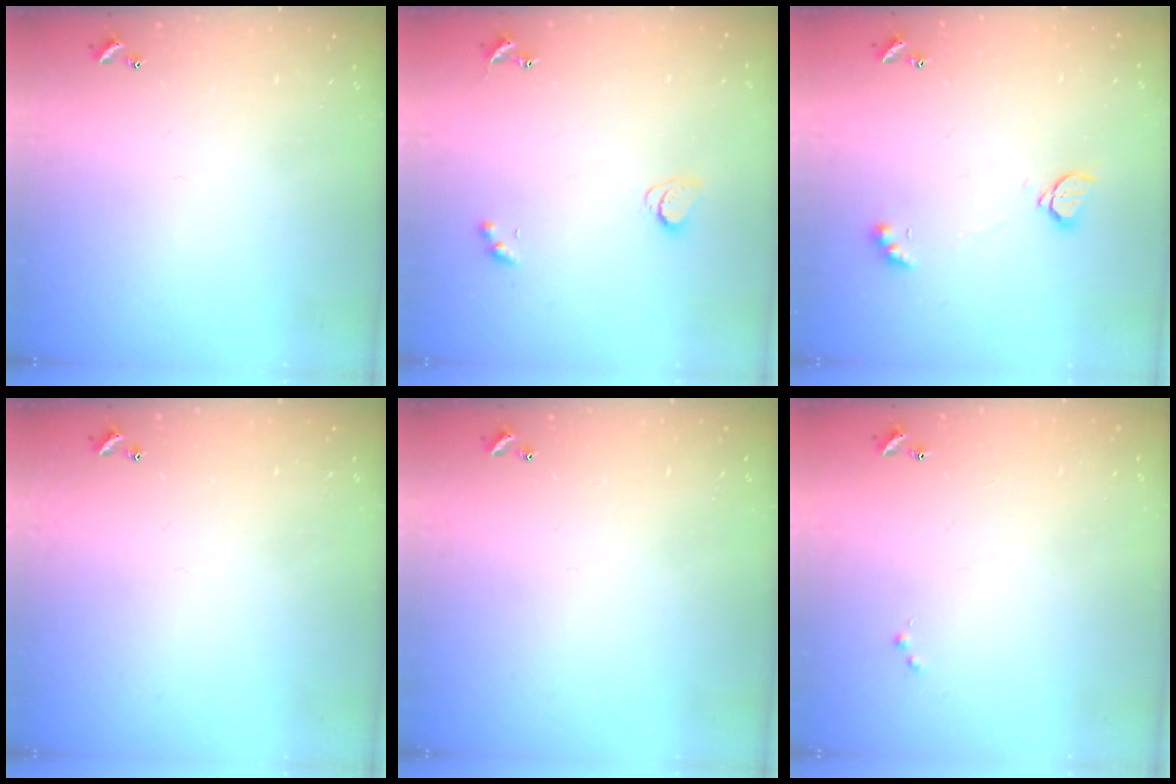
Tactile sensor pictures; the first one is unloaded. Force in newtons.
{"total": 2.8, "press": 2.8, "slide": 0.6}
{"total": 2.2, "press": 2.2, "slide": 0.2}
{"total": 0.0}
{"total": 0.0}
{"total": 0.0}